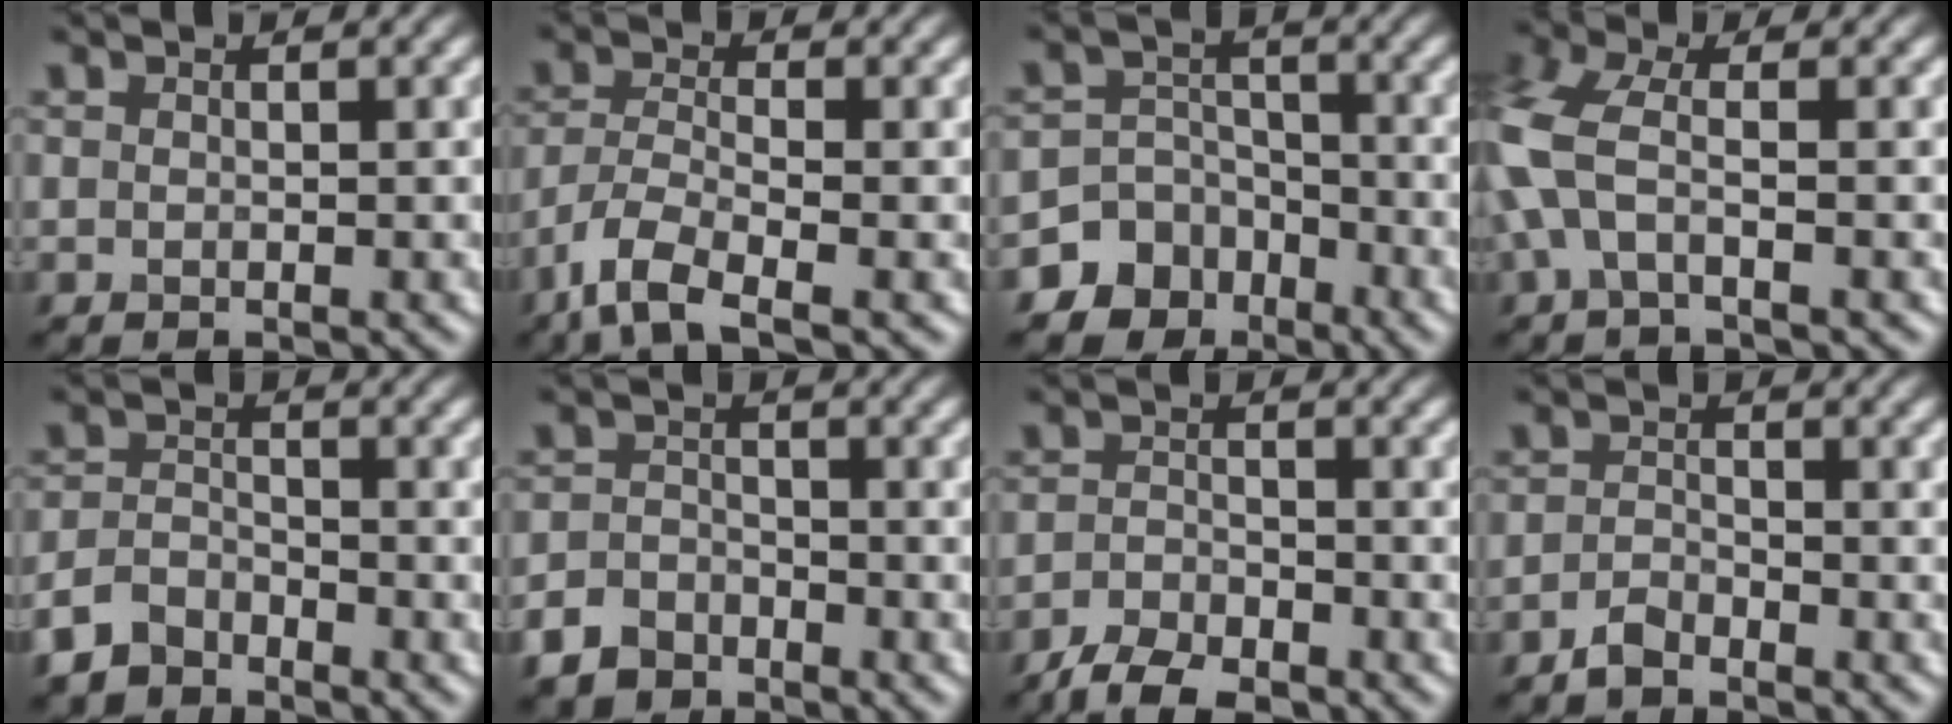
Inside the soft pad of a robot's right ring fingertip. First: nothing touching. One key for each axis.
{"total": 5.2, "fx": -3.3, "fy": 1.5, "fz": 3.6, "tx": -0.079, "ty": -0.008, "tz": -0.075}
{"total": 8.2, "fx": -5.3, "fy": 6.3, "fz": 0.6, "tx": 0.007, "ty": -0.018, "tz": -0.113}
{"total": 5.1, "fx": -0.7, "fy": 2.3, "fz": 4.5, "tx": -0.123, "ty": 0.008, "tz": -0.026}
{"total": 3.4, "fx": -2.8, "fy": 1.5, "fz": 1.0, "tx": -0.020, "ty": -0.002, "tz": -0.068}
{"total": 3.7, "fx": -2.7, "fy": 2.3, "fz": 1.0, "tx": -0.021, "ty": -0.001, "tz": -0.058}
{"total": 4.3, "fx": -3.6, "fy": 1.5, "fz": 2.0, "tx": -0.034, "ty": -0.005, "tz": -0.073}
{"total": 1.6, "fx": -1.4, "fy": 0.6, "fz": 0.5, "tx": -0.009, "ty": 0.005, "tz": -0.030}